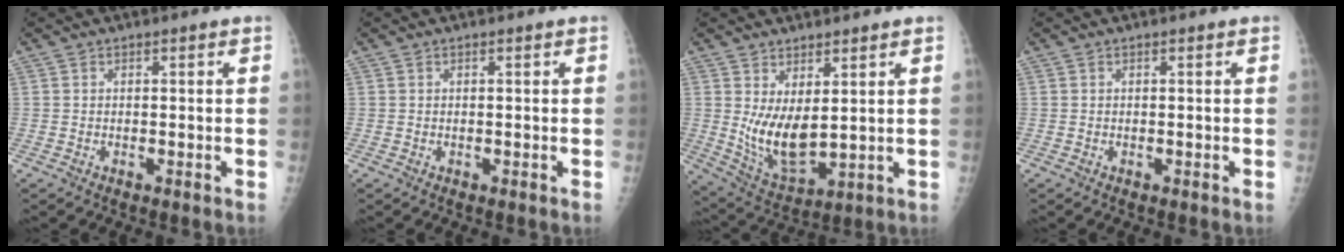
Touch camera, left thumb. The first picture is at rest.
{"total": 0.0}
{"total": 9.5, "force": [2.0, 4.3, 8.2], "torque": [-0.138, -0.036, 0.056]}
{"total": 0.0}